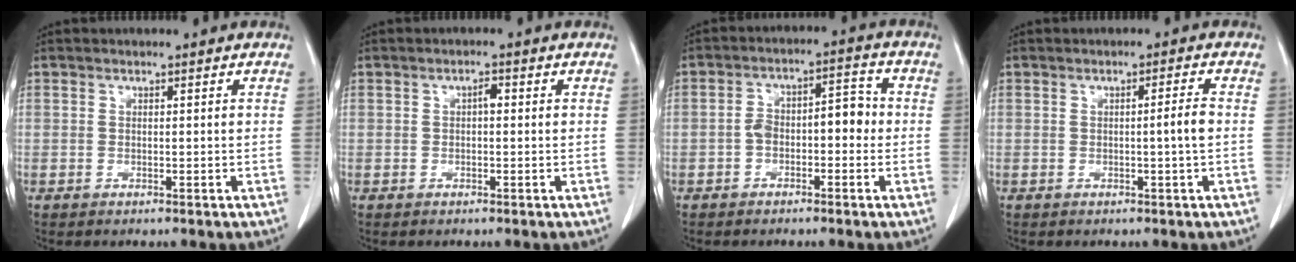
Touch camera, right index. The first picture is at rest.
{"total": 1.3, "force": [0.1, 0.5, 1.2], "torque": [-0.018, 0.004, 0.000]}
{"total": 6.0, "force": [-1.0, 2.9, 5.2], "torque": [-0.083, 0.040, -0.016]}
{"total": 2.4, "force": [-0.4, -0.6, 2.2], "torque": [-0.032, -0.001, -0.007]}